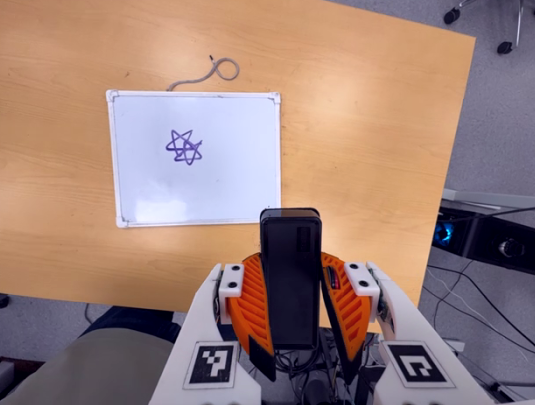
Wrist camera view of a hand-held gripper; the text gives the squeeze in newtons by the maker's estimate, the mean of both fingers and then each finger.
{"total": 10.4, "left": 8.6, "right": 12.1}